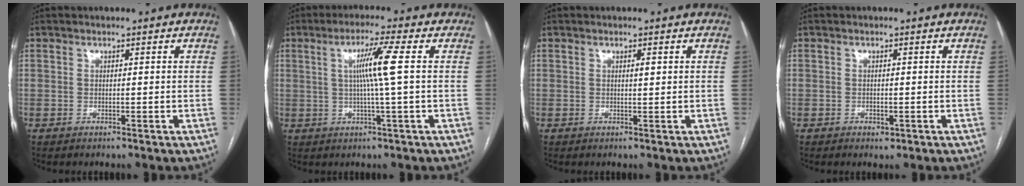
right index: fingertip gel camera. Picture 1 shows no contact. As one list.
[{"total": 6.5, "force": [1.0, -1.4, 6.3], "torque": [-0.113, 0.004, 0.021]}, {"total": 0.8, "force": [0.3, 0.2, 0.7], "torque": [-0.013, 0.000, 0.004]}, {"total": 1.0, "force": [-0.5, 0.6, 0.6], "torque": [-0.007, 0.000, -0.003]}]